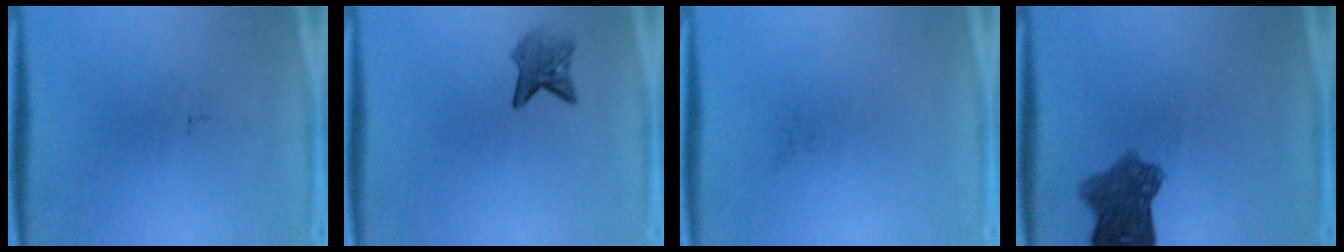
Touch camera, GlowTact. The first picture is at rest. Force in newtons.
{"total": 2.9}
{"total": 0.0}
{"total": 7.2}